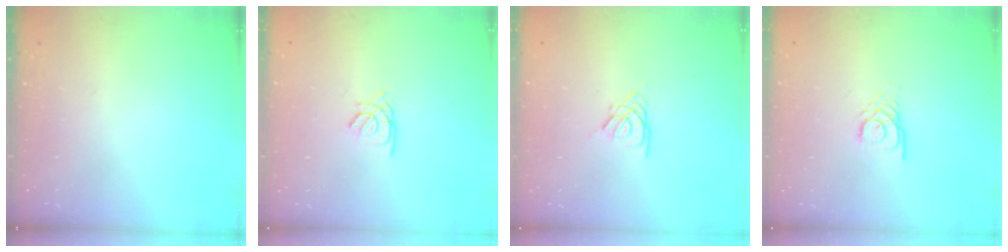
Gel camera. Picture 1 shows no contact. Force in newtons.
{"total": 1.5, "press": 1.4, "slide": 0.4}
{"total": 3.2, "press": 3.1, "slide": 0.7}
{"total": 1.3, "press": 1.3, "slide": 0.2}